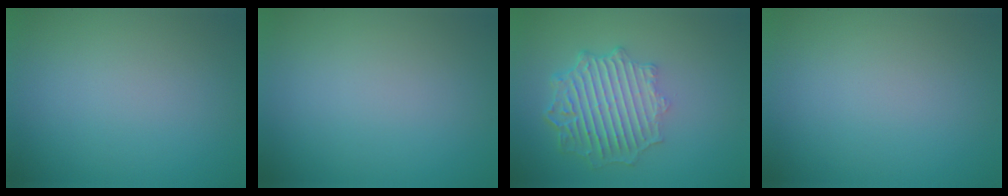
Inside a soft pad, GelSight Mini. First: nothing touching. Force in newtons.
{"total": 0.0}
{"total": 6.4, "press": 4.9, "slide": 4.2}
{"total": 0.0}